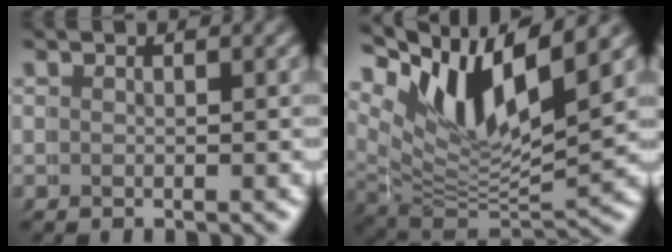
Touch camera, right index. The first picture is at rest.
{"total": 11.4, "force": [5.5, 6.5, 7.6], "torque": [-0.144, 0.012, 0.078]}